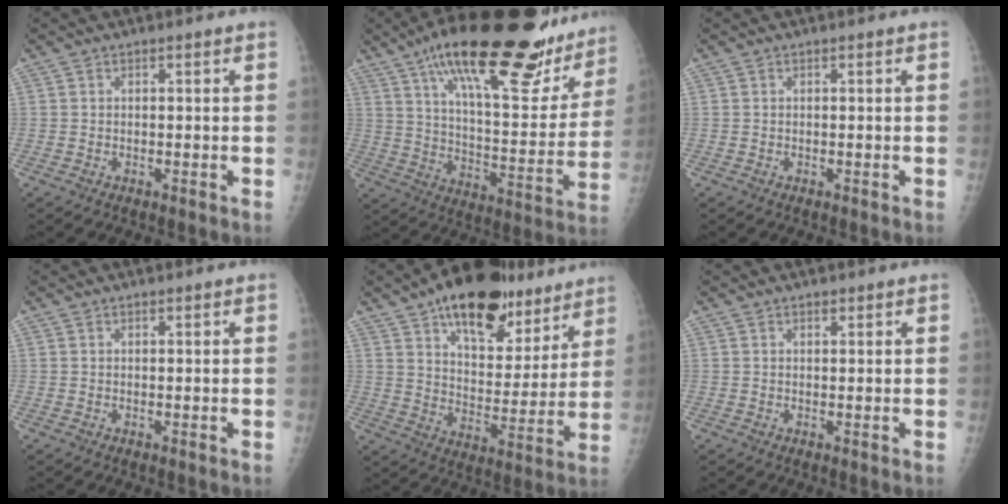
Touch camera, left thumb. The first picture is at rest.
{"total": 32.0, "force": [21.5, 10.1, 21.5], "torque": [-0.295, -0.060, 0.322]}
{"total": 0.0}
{"total": 0.5, "force": [0.4, 0.2, 0.3], "torque": [-0.007, -0.002, 0.006]}
{"total": 22.5, "force": [14.9, 10.9, 12.8], "torque": [-0.145, -0.055, 0.231]}
{"total": 1.1, "force": [0.8, 0.5, 0.6], "torque": [-0.003, -0.004, 0.011]}